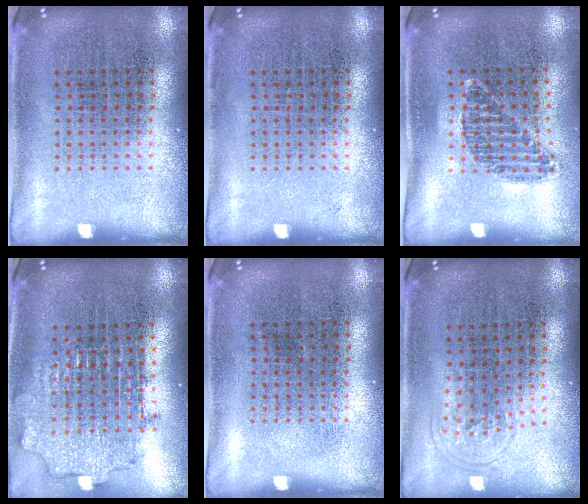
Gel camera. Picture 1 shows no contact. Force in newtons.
{"total": 0.0}
{"total": 1.0, "press": 0.9, "slide": 0.5}
{"total": 1.9, "press": 1.4, "slide": 1.3}
{"total": 0.0}
{"total": 0.9, "press": 0.6, "slide": 0.7}